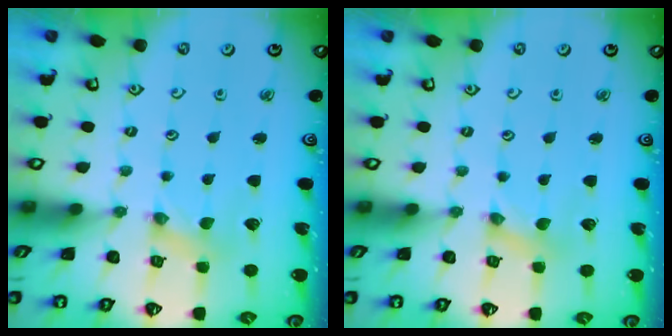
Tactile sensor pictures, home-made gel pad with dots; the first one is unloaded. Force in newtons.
{"total": 0.0}